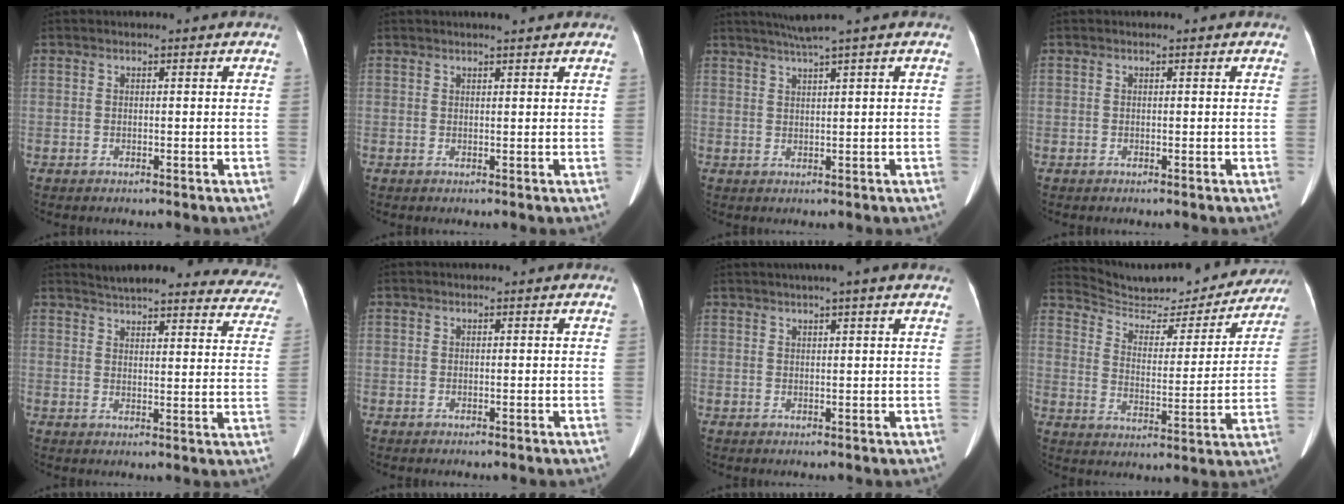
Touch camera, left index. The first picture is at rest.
{"total": 1.9, "force": [1.5, 0.0, 1.1], "torque": [-0.009, 0.013, 0.012]}
{"total": 3.7, "force": [2.6, -1.1, 2.3], "torque": [-0.046, 0.007, 0.052]}
{"total": 0.0}
{"total": 22.2, "force": [20.9, 4.4, 6.4], "torque": [-0.075, -0.051, 0.232]}
{"total": 0.0}
{"total": 3.6, "force": [2.5, -0.9, 2.5], "torque": [-0.033, 0.019, 0.031]}
{"total": 18.9, "force": [18.0, 4.0, 4.2], "torque": [-0.061, -0.019, 0.245]}